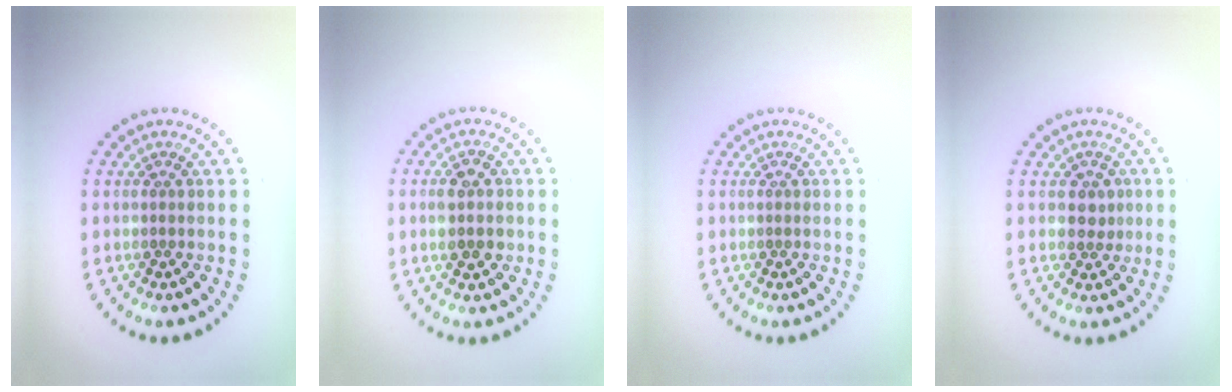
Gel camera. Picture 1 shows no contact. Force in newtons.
{"total": 2.9, "press": 2.9, "slide": 0.0}
{"total": 0.0}
{"total": 1.7, "press": 1.5, "slide": 0.8}